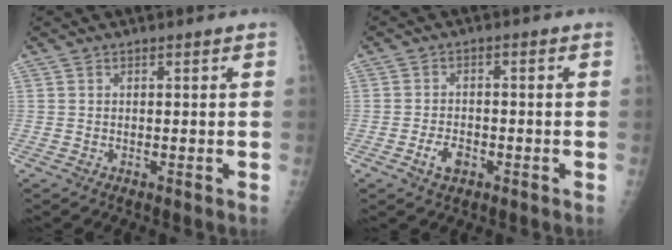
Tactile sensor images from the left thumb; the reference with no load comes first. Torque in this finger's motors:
{"motor_torque": [-0.37, 0.43, 0.33, 0.24, 0.01]}